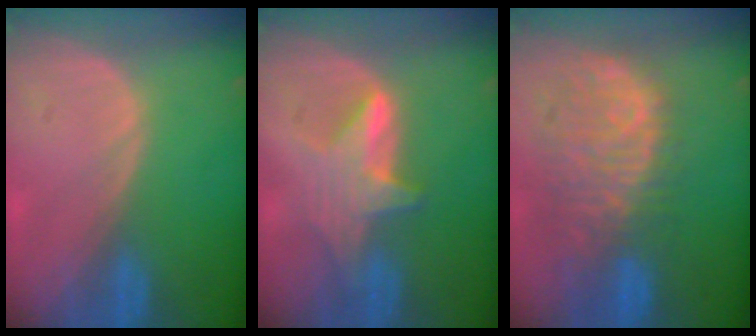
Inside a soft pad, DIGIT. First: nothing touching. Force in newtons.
{"total": 5.9, "press": 5.8, "slide": 0.8}
{"total": 11.4, "press": 9.8, "slide": 5.9}